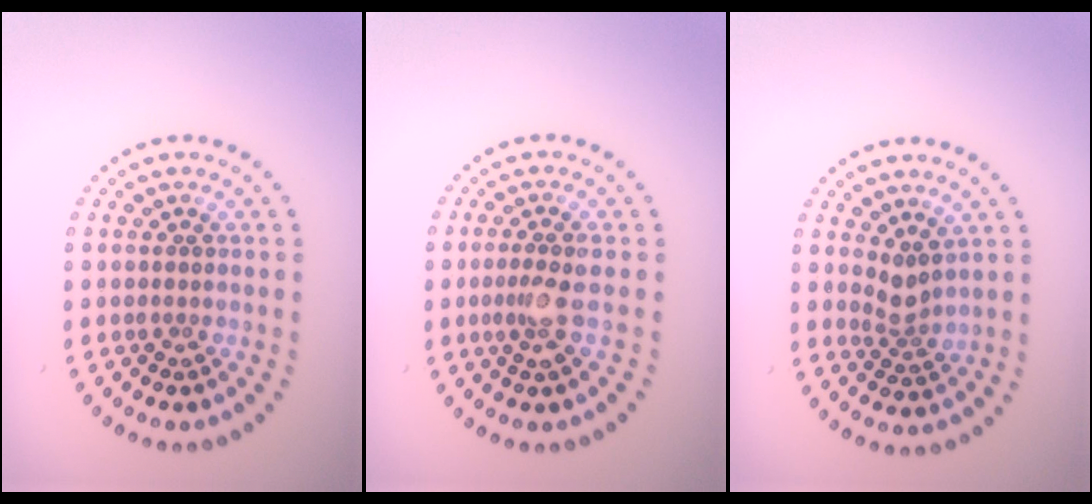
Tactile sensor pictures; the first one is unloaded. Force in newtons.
{"total": 2.0, "press": 1.6, "slide": 1.1}
{"total": 2.1, "press": 1.4, "slide": 1.5}